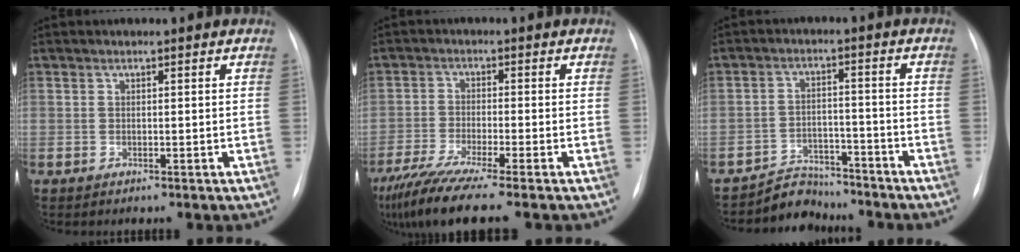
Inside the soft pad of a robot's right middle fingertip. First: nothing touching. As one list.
[{"total": 11.0, "force": [-8.7, -0.4, 6.8], "torque": [-0.119, -0.032, -0.147]}, {"total": 6.0, "force": [-5.6, 2.0, -0.6], "torque": [0.010, 0.016, -0.092]}]